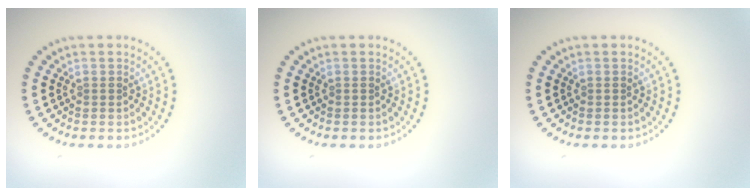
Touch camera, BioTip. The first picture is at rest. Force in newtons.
{"total": 0.0}
{"total": 0.0}